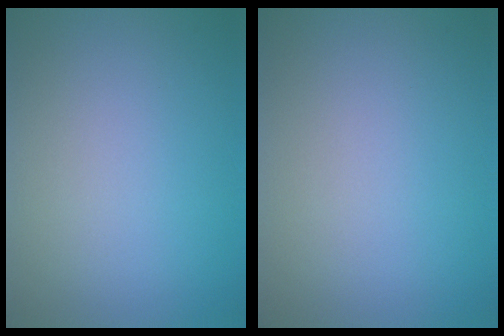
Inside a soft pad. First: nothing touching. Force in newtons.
{"total": 0.0}